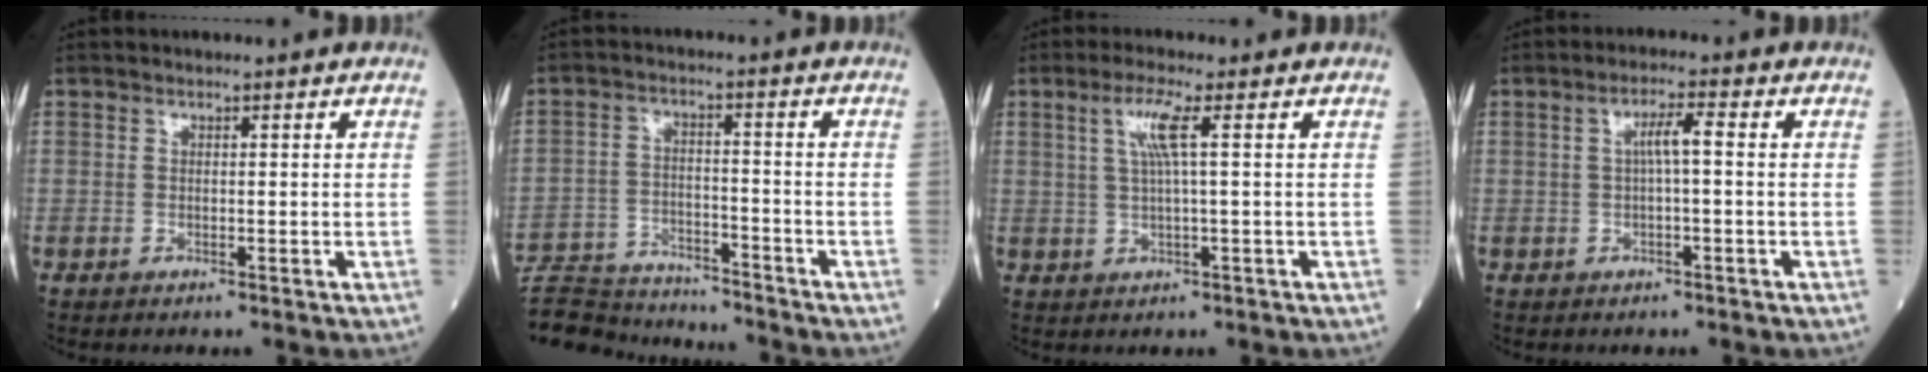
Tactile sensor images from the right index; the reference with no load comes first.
{"total": 13.1, "force": [-12.6, 2.0, 3.0], "torque": [-0.051, 0.010, -0.203]}
{"total": 4.2, "force": [1.3, -0.4, 3.9], "torque": [-0.085, 0.005, 0.028]}
{"total": 3.2, "force": [0.2, 0.2, 3.2], "torque": [-0.059, 0.008, 0.004]}